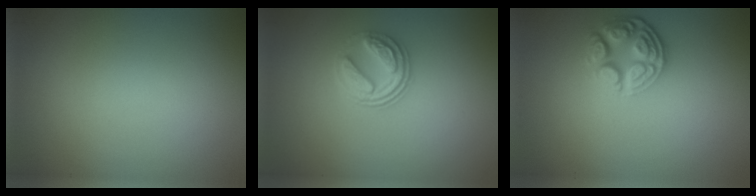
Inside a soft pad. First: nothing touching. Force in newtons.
{"total": 2.9, "press": 2.6, "slide": 1.3}
{"total": 4.3, "press": 3.2, "slide": 2.7}